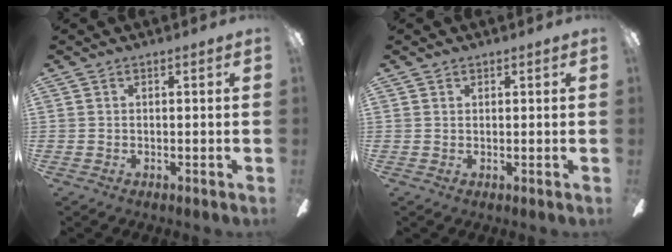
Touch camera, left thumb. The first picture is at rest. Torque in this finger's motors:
{"motor_torque": [0.06, -0.03, -0.30, 0.19, -0.03]}